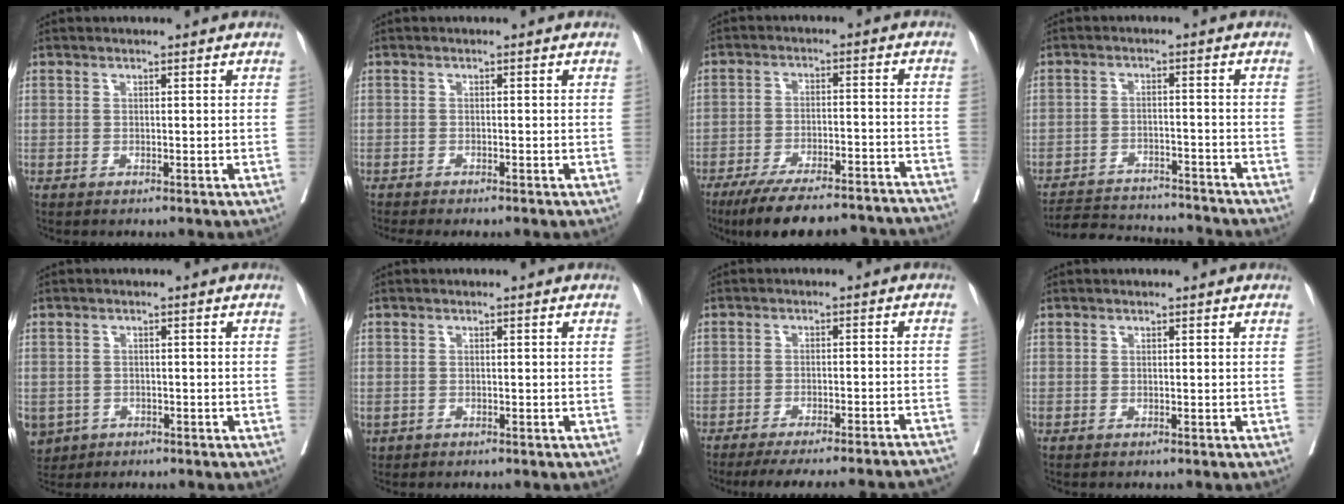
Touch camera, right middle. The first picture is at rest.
{"total": 3.6, "force": [-3.0, 0.5, 2.0], "torque": [-0.021, -0.006, -0.039]}
{"total": 21.9, "force": [-19.7, 3.3, 8.9], "torque": [-0.107, -0.009, -0.267]}
{"total": 13.2, "force": [-12.9, 1.3, 2.8], "torque": [-0.046, 0.008, -0.184]}
{"total": 6.7, "force": [-3.4, 5.5, 1.9], "torque": [-0.052, -0.002, -0.049]}
{"total": 0.8, "force": [-0.4, 0.6, 0.3], "torque": [-0.009, 0.002, 0.000]}
{"total": 21.4, "force": [-20.0, 0.9, 7.7], "torque": [-0.078, -0.018, -0.247]}
{"total": 0.0}